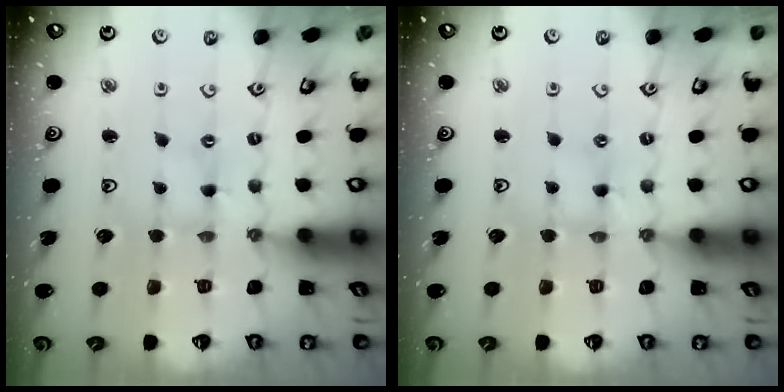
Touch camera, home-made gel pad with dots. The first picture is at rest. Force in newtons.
{"total": 0.6, "press": 0.6, "slide": 0.2}